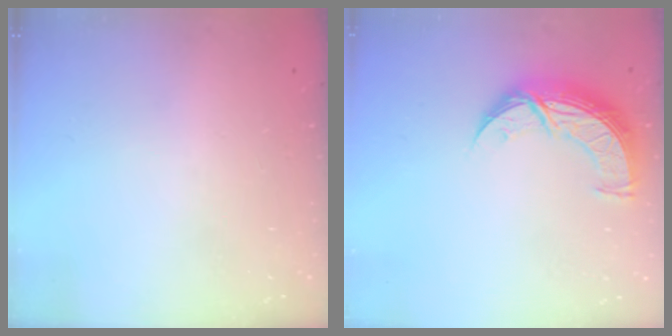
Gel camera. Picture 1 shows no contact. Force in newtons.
{"total": 10.7, "press": 10.6, "slide": 0.8}